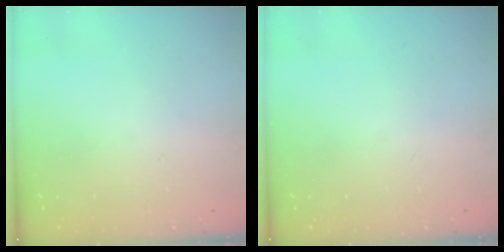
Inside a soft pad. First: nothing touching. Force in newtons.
{"total": 0.0}